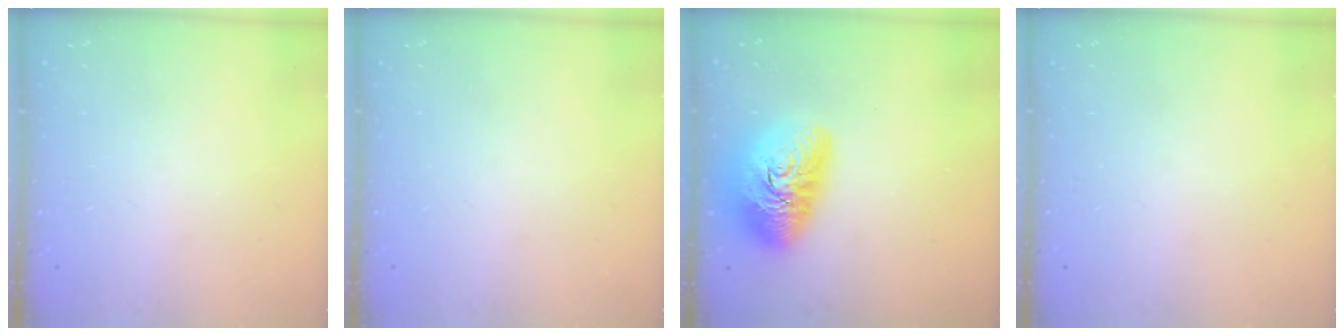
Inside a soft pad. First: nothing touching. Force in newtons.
{"total": 0.0}
{"total": 17.5, "press": 17.5, "slide": 1.2}
{"total": 0.0}